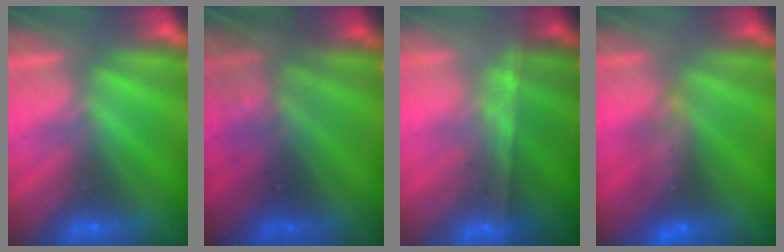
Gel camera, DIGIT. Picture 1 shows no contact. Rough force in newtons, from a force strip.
{"total": 2.8}
{"total": 7.5}
{"total": 9.6}